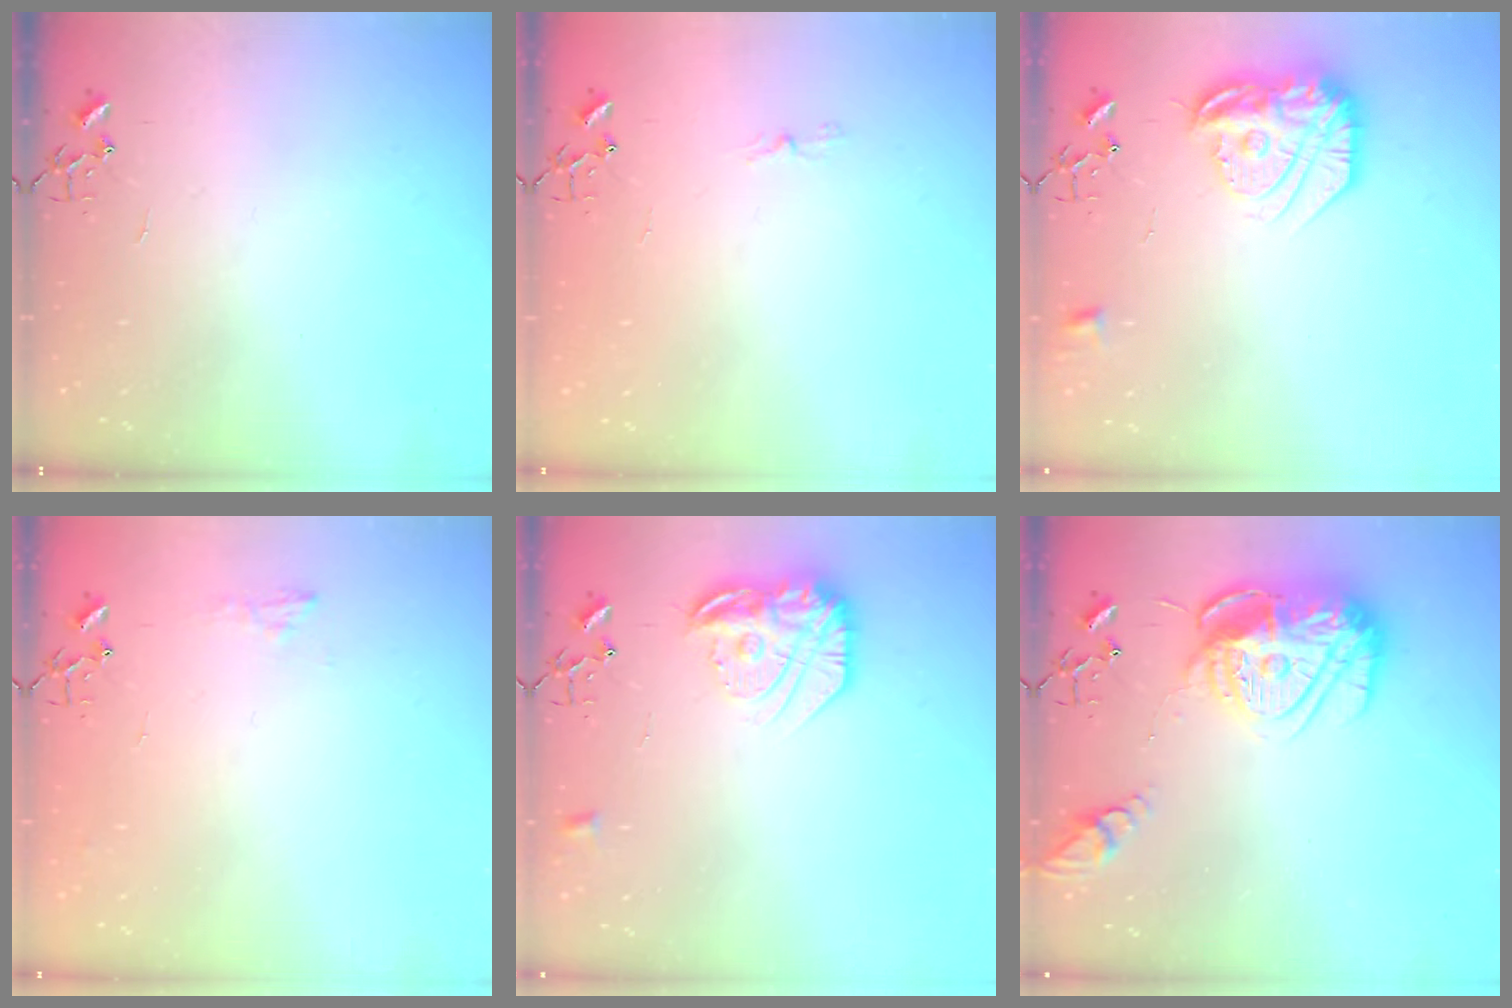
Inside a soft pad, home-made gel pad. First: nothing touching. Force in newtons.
{"total": 3.5, "press": 3.5, "slide": 0.3}
{"total": 18.4, "press": 18.3, "slide": 1.7}
{"total": 6.4, "press": 6.4, "slide": 0.6}
{"total": 18.3, "press": 18.2, "slide": 1.3}
{"total": 18.0, "press": 17.9, "slide": 1.8}